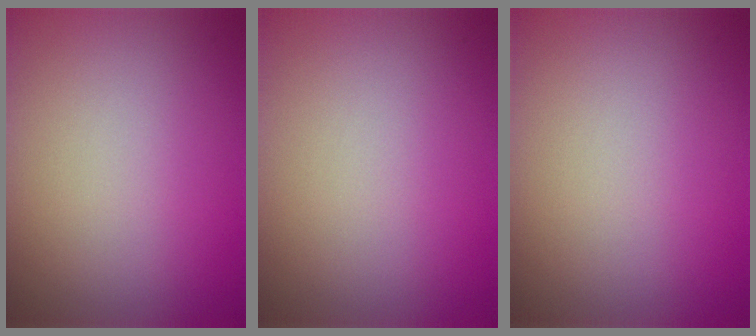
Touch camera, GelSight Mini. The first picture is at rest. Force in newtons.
{"total": 0.0}
{"total": 0.0}